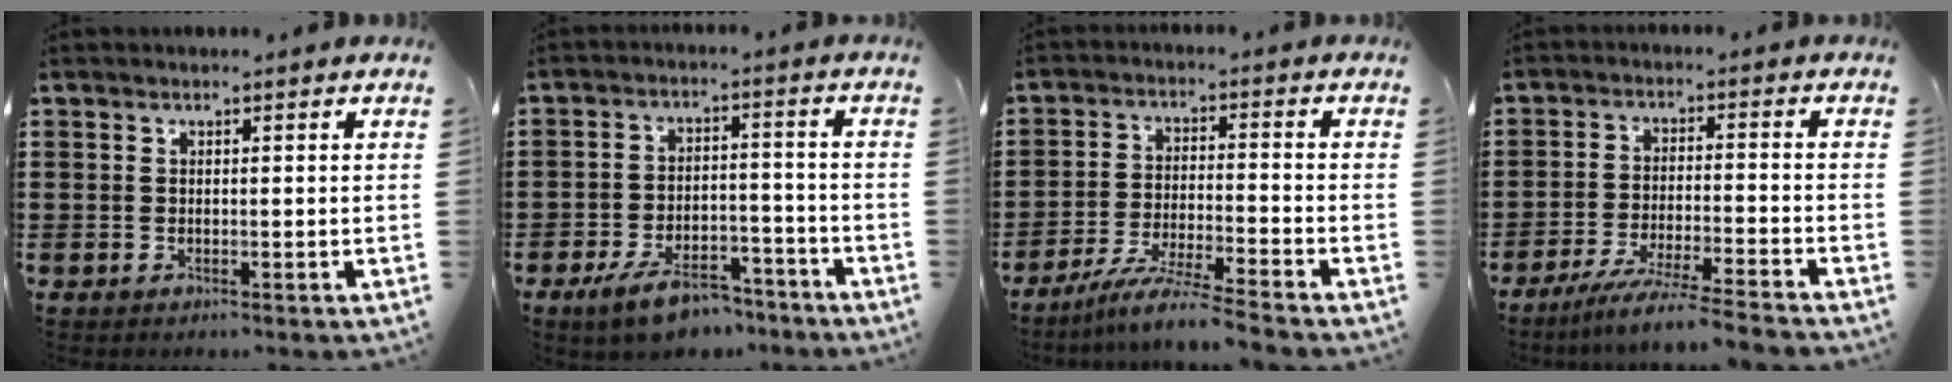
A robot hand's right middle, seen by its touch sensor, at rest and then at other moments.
{"total": 7.3, "force": [-6.0, 2.3, 3.5], "torque": [-0.068, 0.010, -0.114]}
{"total": 6.6, "force": [-5.8, -0.6, 3.0], "torque": [-0.057, -0.018, -0.110]}
{"total": 6.1, "force": [-5.5, -0.6, 2.6], "torque": [-0.050, -0.019, -0.105]}